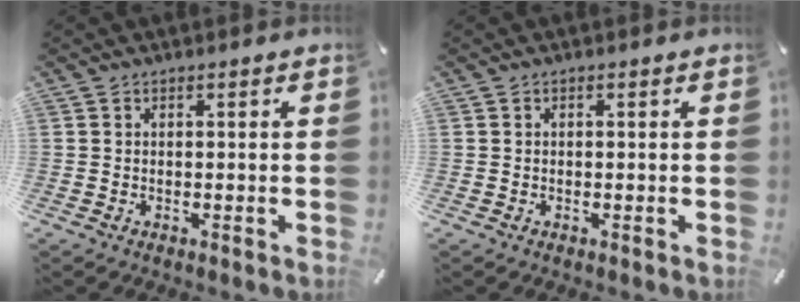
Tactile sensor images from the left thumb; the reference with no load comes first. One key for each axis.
{"total": 0.0}